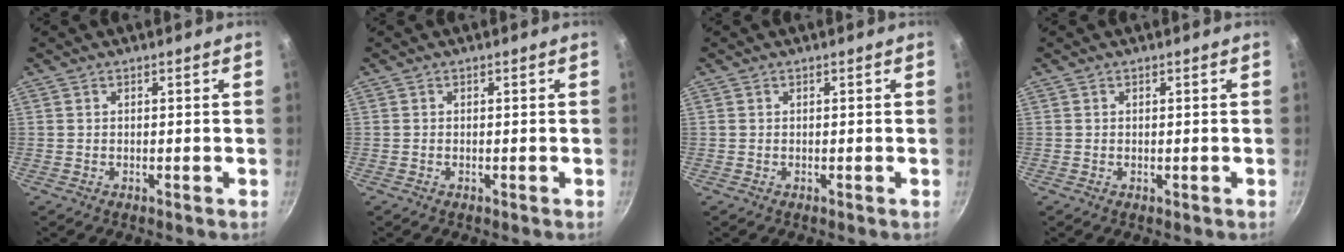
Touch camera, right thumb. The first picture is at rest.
{"total": 0.0}
{"total": 0.0}
{"total": 0.0}